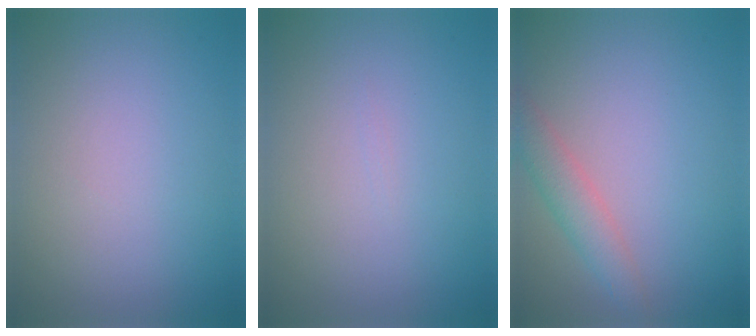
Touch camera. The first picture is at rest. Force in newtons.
{"total": 0.0}
{"total": 2.5, "press": 2.5, "slide": 0.2}